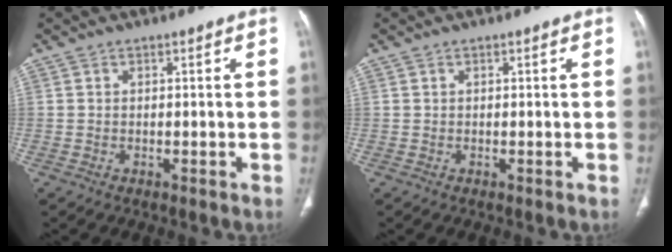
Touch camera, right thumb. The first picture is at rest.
{"total": 0.0}